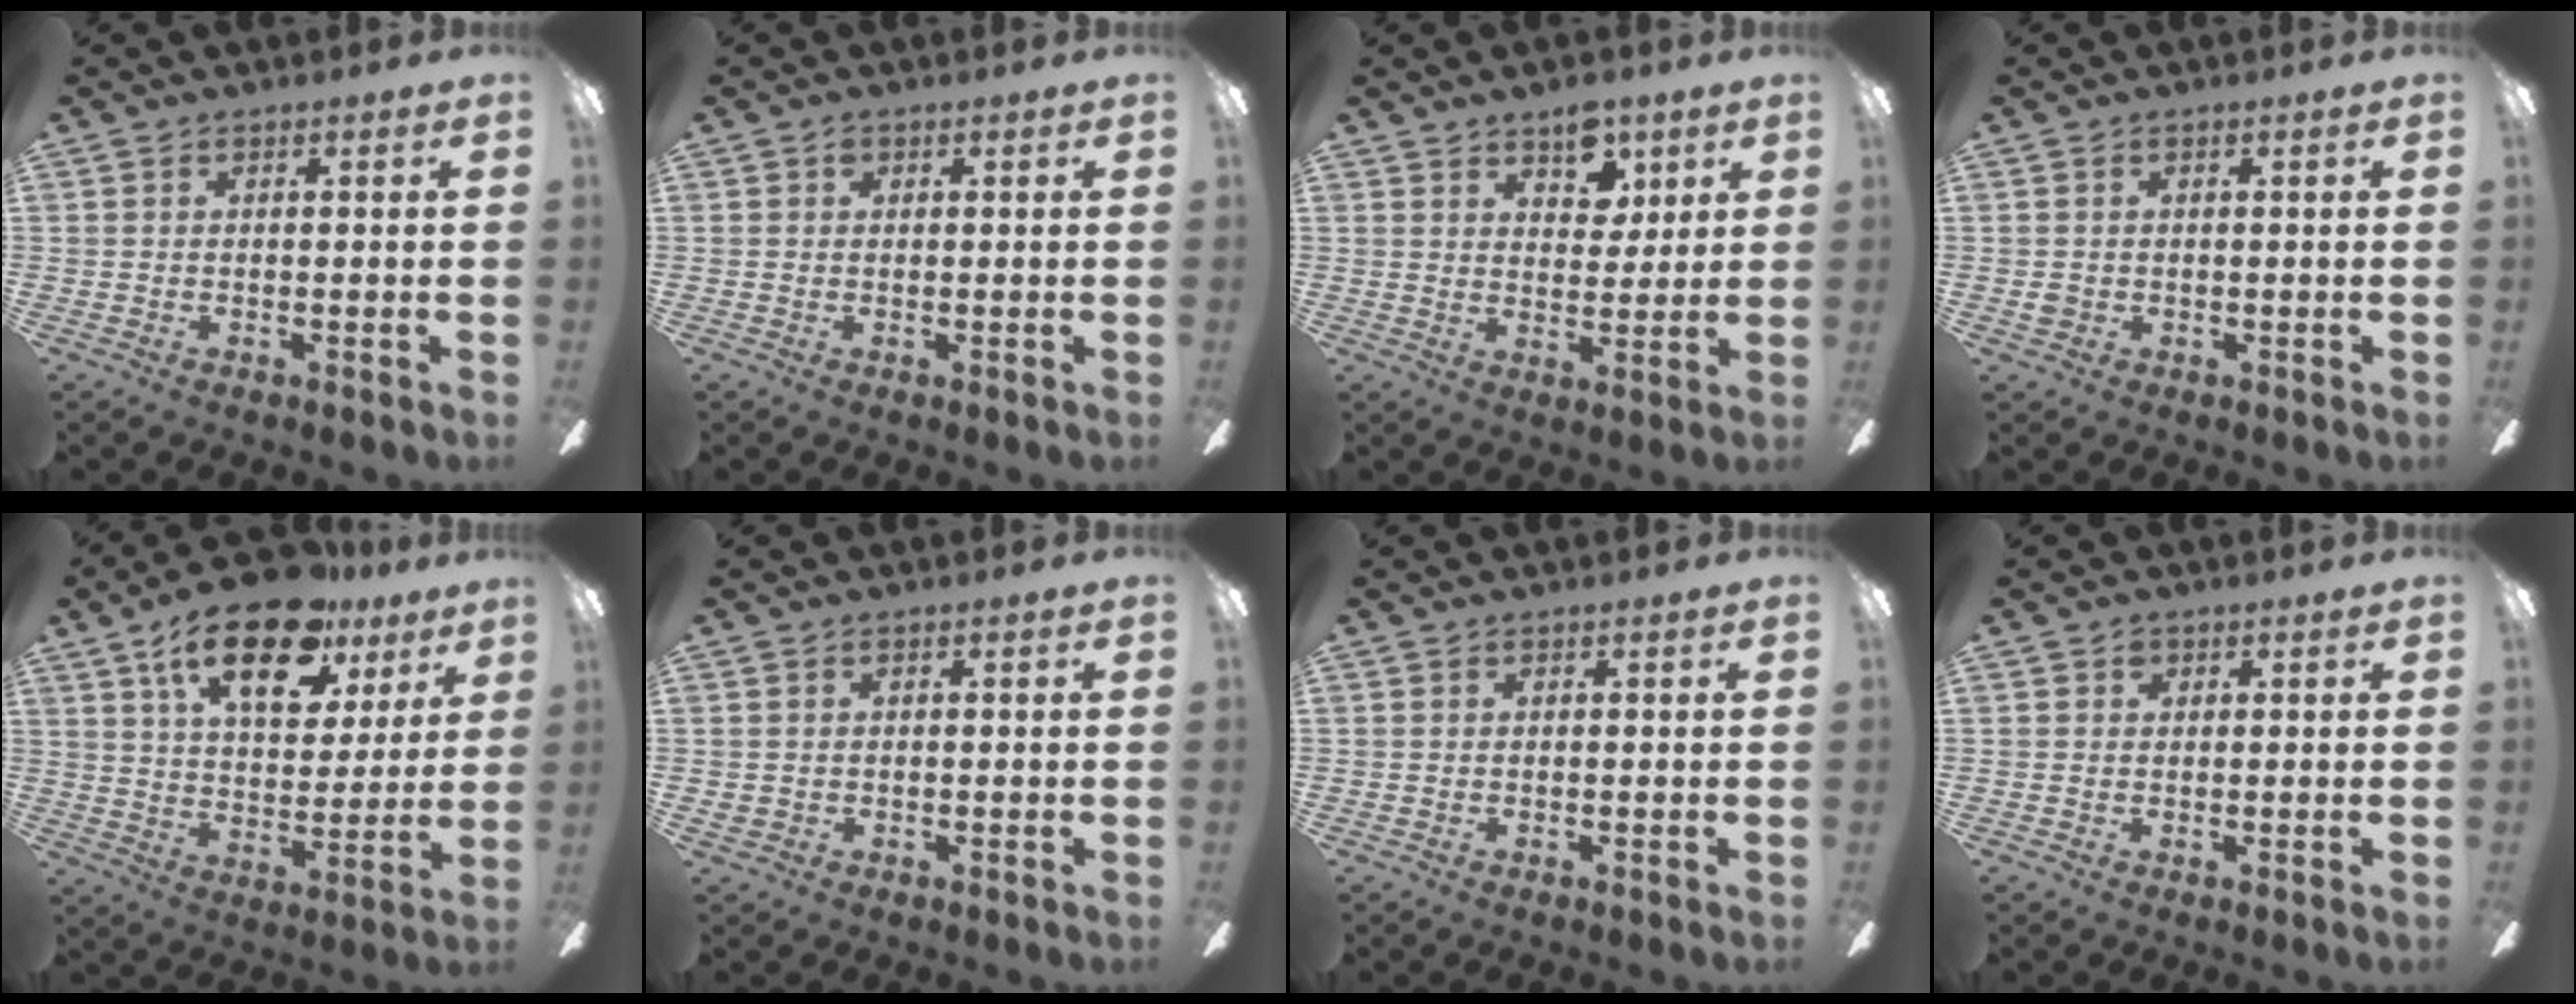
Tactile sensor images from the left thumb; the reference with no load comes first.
{"total": 1.2, "force": [0.4, 0.9, 0.6], "torque": [-0.013, 0.004, 0.008]}
{"total": 8.1, "force": [5.4, 4.9, 3.5], "torque": [-0.028, -0.021, 0.092]}
{"total": 1.3, "force": [0.1, 1.2, 0.5], "torque": [-0.011, 0.005, 0.001]}
{"total": 20.0, "force": [12.0, 9.5, 13.0], "torque": [-0.201, -0.053, 0.202]}
{"total": 1.0, "force": [0.0, 1.0, 0.3], "torque": [-0.007, 0.004, -0.001]}
{"total": 0.0}
{"total": 1.5, "force": [0.8, 1.0, 0.6], "torque": [-0.006, 0.000, 0.013]}